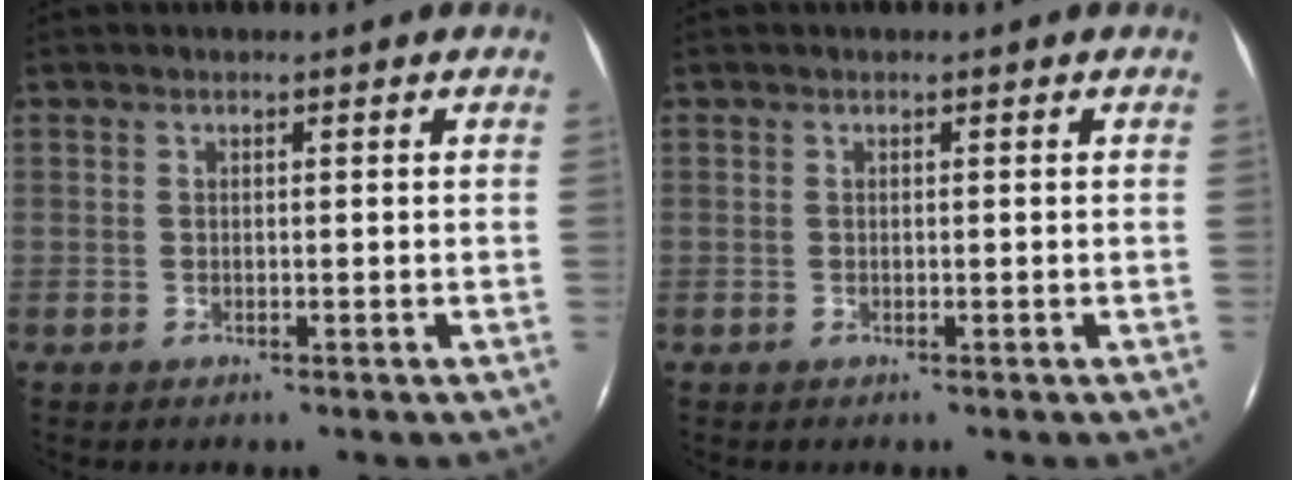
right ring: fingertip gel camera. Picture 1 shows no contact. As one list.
[{"total": 0.0}]